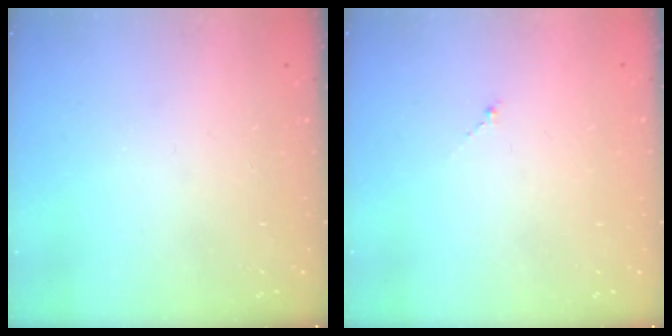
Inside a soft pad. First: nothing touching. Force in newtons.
{"total": 0.0}